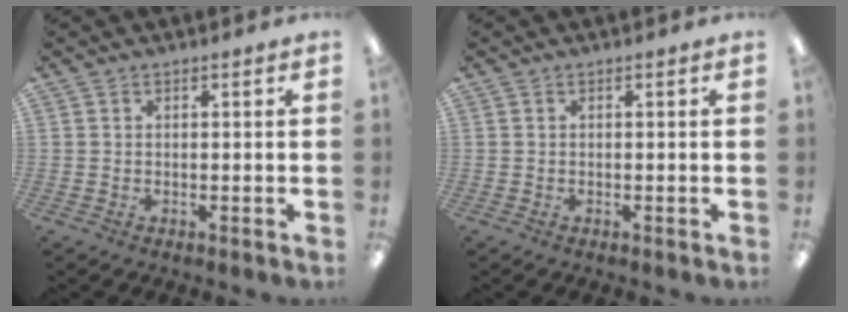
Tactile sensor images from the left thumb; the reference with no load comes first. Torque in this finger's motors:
{"motor_torque": [-0.02, 0.02, 0.00, 0.00, 0.00]}